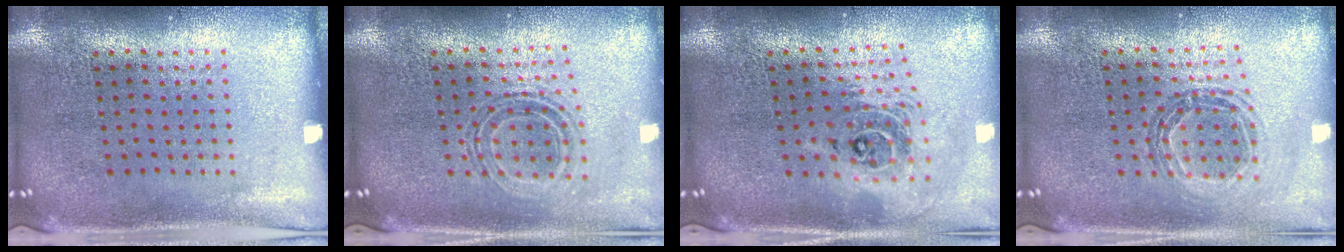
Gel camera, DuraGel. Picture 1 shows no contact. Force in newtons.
{"total": 0.8, "press": 0.8, "slide": 0.4}
{"total": 2.1, "press": 1.6, "slide": 1.4}
{"total": 0.9, "press": 0.9, "slide": 0.1}